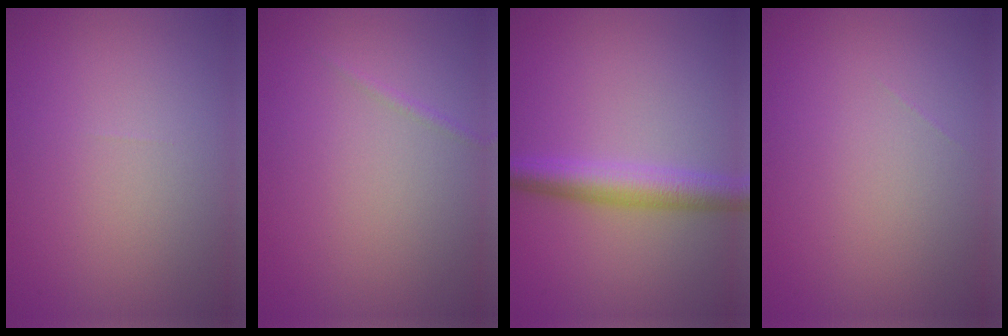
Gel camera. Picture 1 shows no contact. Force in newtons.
{"total": 0.6, "press": 0.5, "slide": 0.0}
{"total": 4.0, "press": 4.0, "slide": 0.1}
{"total": 0.0}